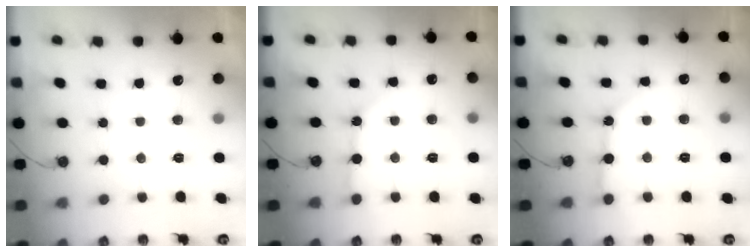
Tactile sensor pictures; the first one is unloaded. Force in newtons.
{"total": 2.9, "press": 2.8, "slide": 0.4}
{"total": 6.3, "press": 6.3, "slide": 0.5}